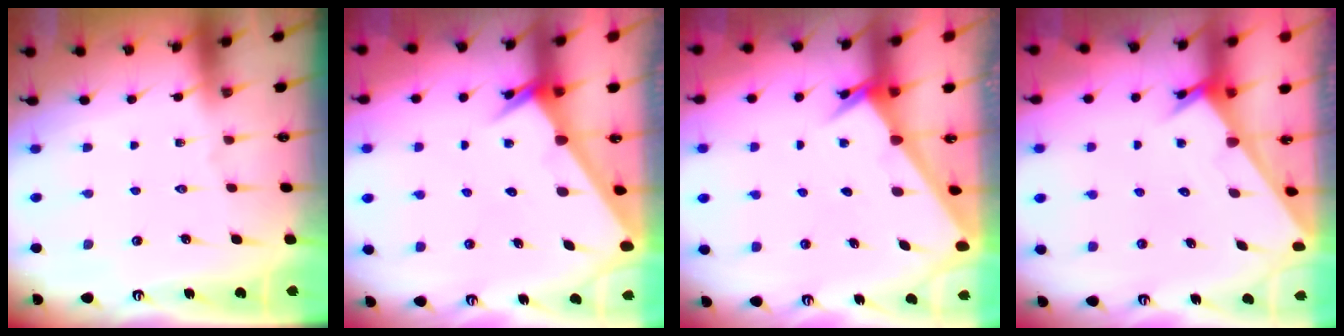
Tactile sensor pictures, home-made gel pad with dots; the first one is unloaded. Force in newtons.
{"total": 2.8, "press": 2.8, "slide": 0.1}
{"total": 2.1, "press": 2.1, "slide": 0.3}
{"total": 2.5, "press": 2.5, "slide": 0.1}